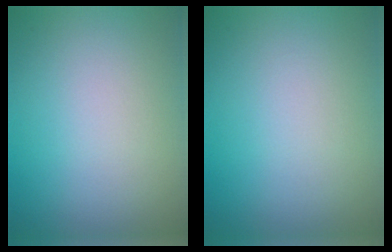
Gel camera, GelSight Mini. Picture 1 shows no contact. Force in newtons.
{"total": 0.0}